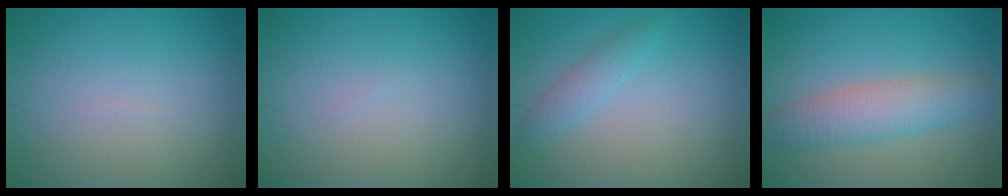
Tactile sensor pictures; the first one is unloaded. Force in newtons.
{"total": 0.0}
{"total": 1.8, "press": 1.8, "slide": 0.1}
{"total": 4.3, "press": 4.3, "slide": 0.1}